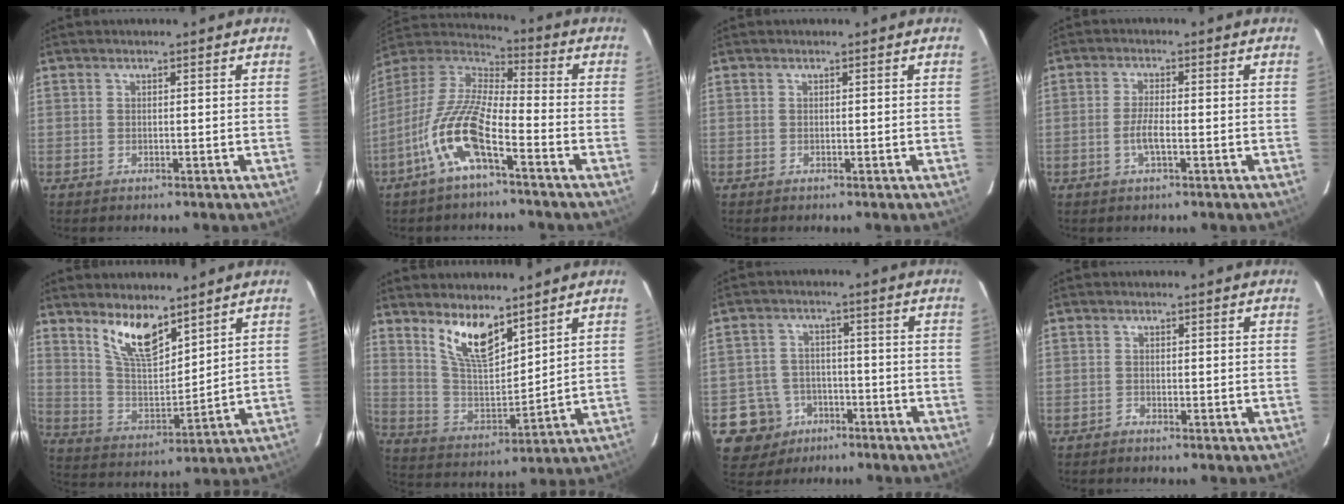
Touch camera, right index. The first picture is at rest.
{"total": 13.9, "force": [-7.0, 3.5, 11.5], "torque": [-0.235, -0.008, -0.142]}
{"total": 0.0}
{"total": 3.5, "force": [-1.2, 0.7, 3.2], "torque": [-0.066, -0.001, -0.024]}
{"total": 11.0, "force": [7.8, 3.7, 6.8], "torque": [-0.126, -0.001, 0.158]}
{"total": 10.9, "force": [7.6, 3.7, 6.9], "torque": [-0.130, -0.004, 0.155]}
{"total": 8.8, "force": [-4.2, 7.8, 0.5], "torque": [-0.033, 0.034, -0.060]}
{"total": 0.8, "force": [-0.6, 0.5, -0.2], "torque": [0.002, 0.005, -0.013]}